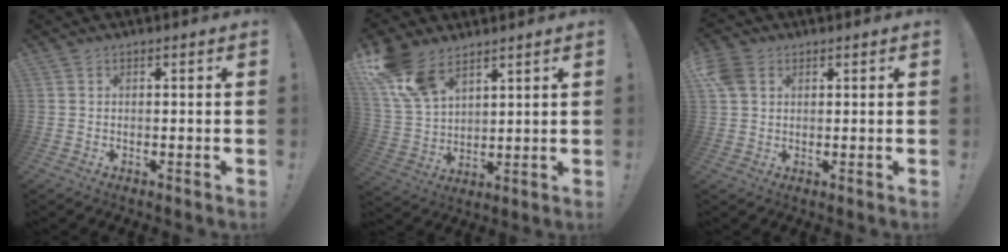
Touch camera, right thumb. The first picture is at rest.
{"total": 13.0, "force": [8.9, 7.1, 6.3], "torque": [-0.127, -0.041, 0.176]}
{"total": 5.7, "force": [2.2, 4.1, 3.2], "torque": [-0.070, 0.005, 0.047]}